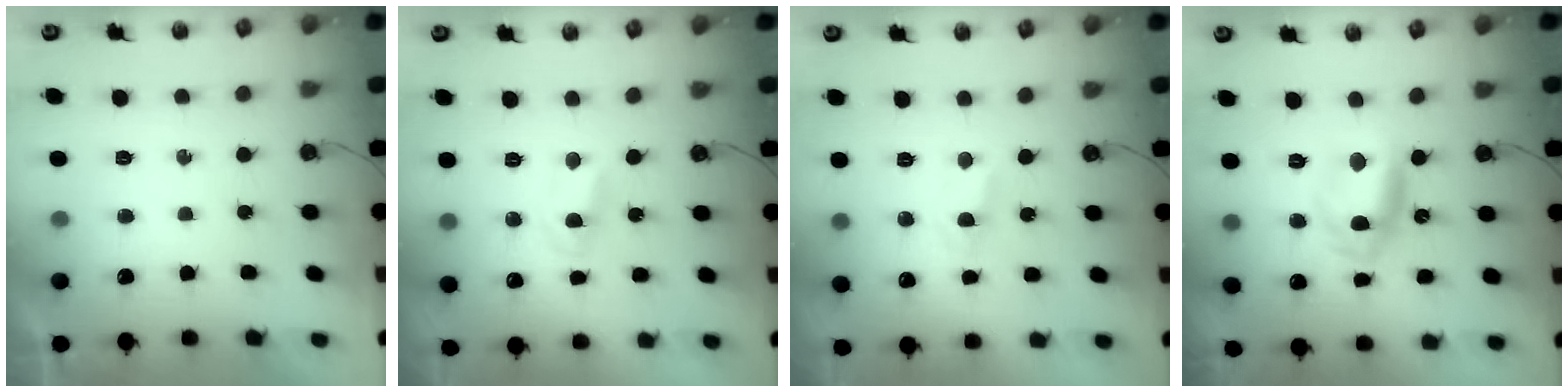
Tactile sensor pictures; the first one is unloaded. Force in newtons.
{"total": 2.3, "press": 2.3, "slide": 0.3}
{"total": 2.0, "press": 2.0, "slide": 0.3}
{"total": 12.7, "press": 11.1, "slide": 6.1}